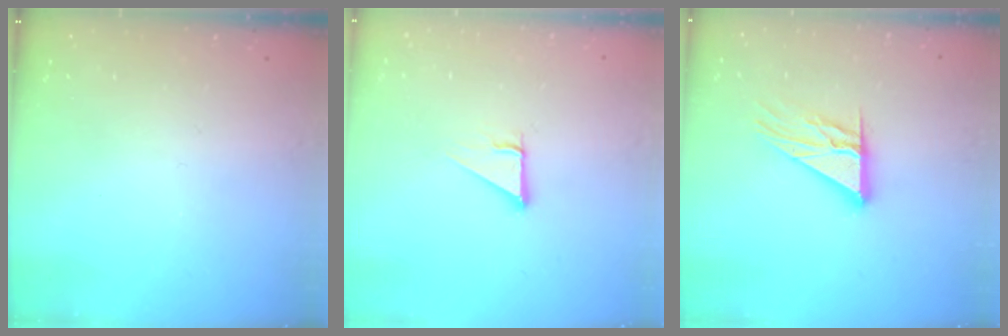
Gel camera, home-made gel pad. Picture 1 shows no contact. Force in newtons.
{"total": 3.7, "press": 3.7, "slide": 0.2}
{"total": 11.7, "press": 11.7, "slide": 0.9}